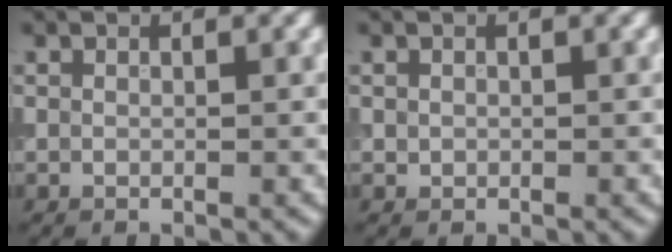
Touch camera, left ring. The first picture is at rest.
{"total": 0.6, "force": [0.1, 0.5, 0.1], "torque": [0.003, -0.002, 0.000]}